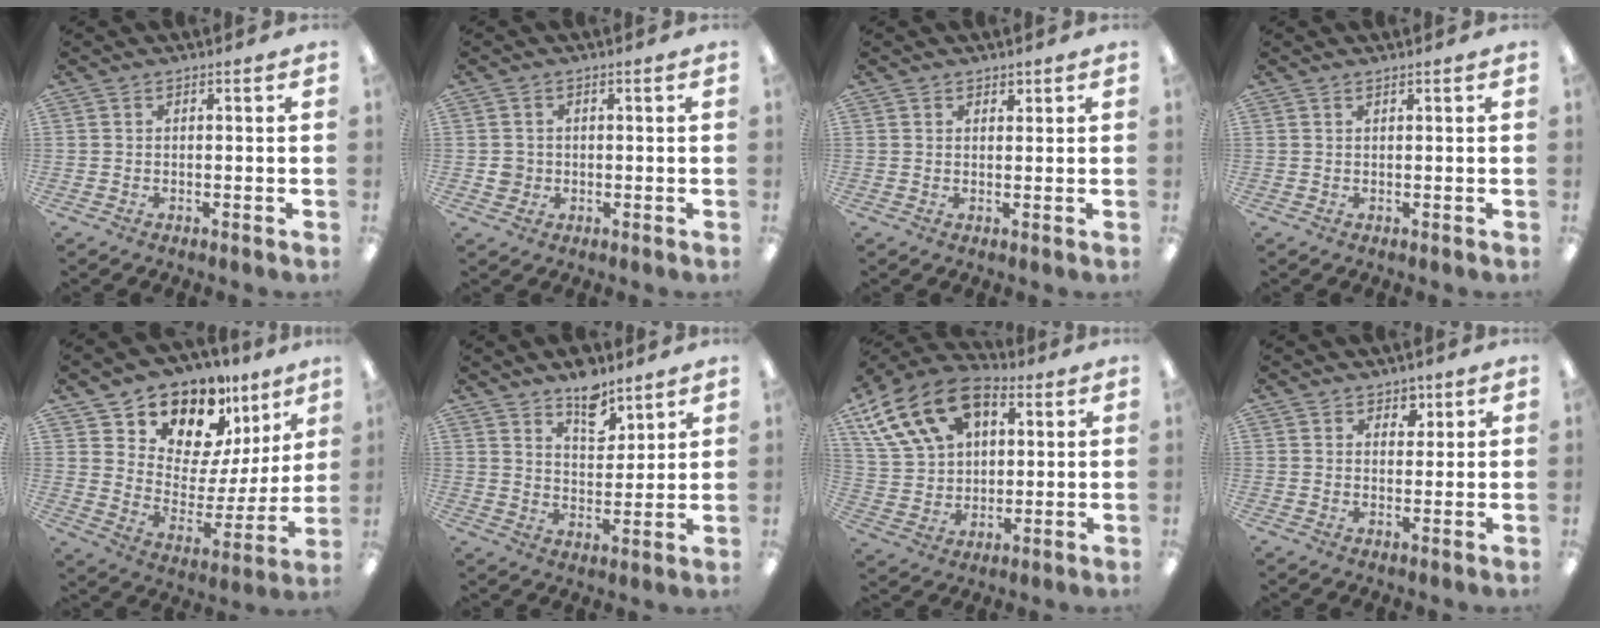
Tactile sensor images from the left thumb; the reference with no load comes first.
{"total": 2.8, "force": [-0.2, 2.8, 0.5], "torque": [-0.003, 0.001, -0.005]}
{"total": 1.5, "force": [1.3, 0.9, 0.2], "torque": [0.004, -0.003, 0.022]}
{"total": 0.7, "force": [0.6, 0.0, 0.2], "torque": [-0.005, 0.001, 0.011]}
{"total": 15.4, "force": [13.1, 7.0, 4.2], "torque": [-0.080, -0.121, 0.232]}
{"total": 8.8, "force": [6.9, 4.1, 3.6], "torque": [-0.037, -0.046, 0.118]}
{"total": 18.1, "force": [9.6, 11.9, 9.6], "torque": [-0.186, -0.028, 0.182]}
{"total": 3.5, "force": [2.3, 2.5, 0.8], "torque": [0.000, -0.008, 0.037]}